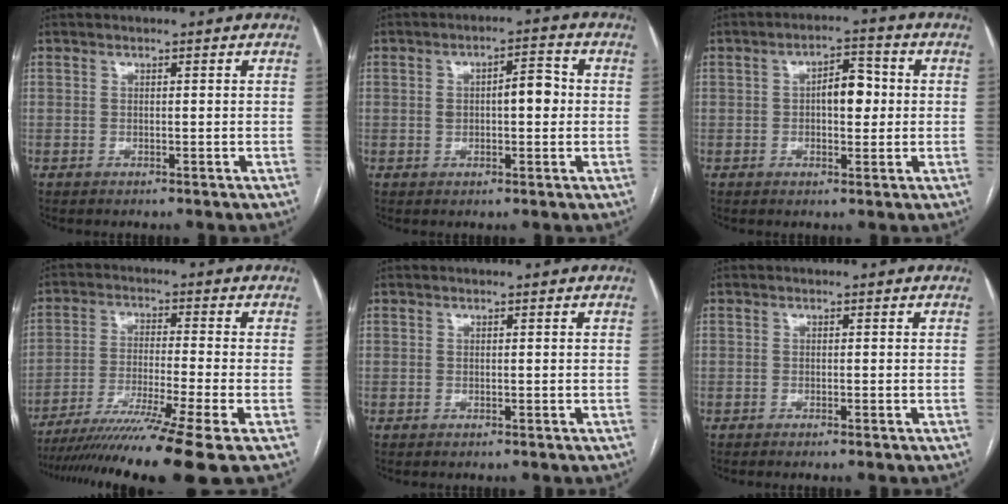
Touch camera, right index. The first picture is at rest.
{"total": 5.6, "force": [0.1, 2.0, 5.2], "torque": [-0.089, 0.022, 0.003]}
{"total": 5.5, "force": [0.2, 2.5, 4.9], "torque": [-0.075, 0.016, 0.002]}
{"total": 15.2, "force": [-11.6, -2.6, 9.5], "torque": [-0.153, -0.042, -0.193]}
{"total": 0.0}
{"total": 0.7, "force": [-0.6, -0.2, 0.4], "torque": [-0.008, 0.001, -0.010]}